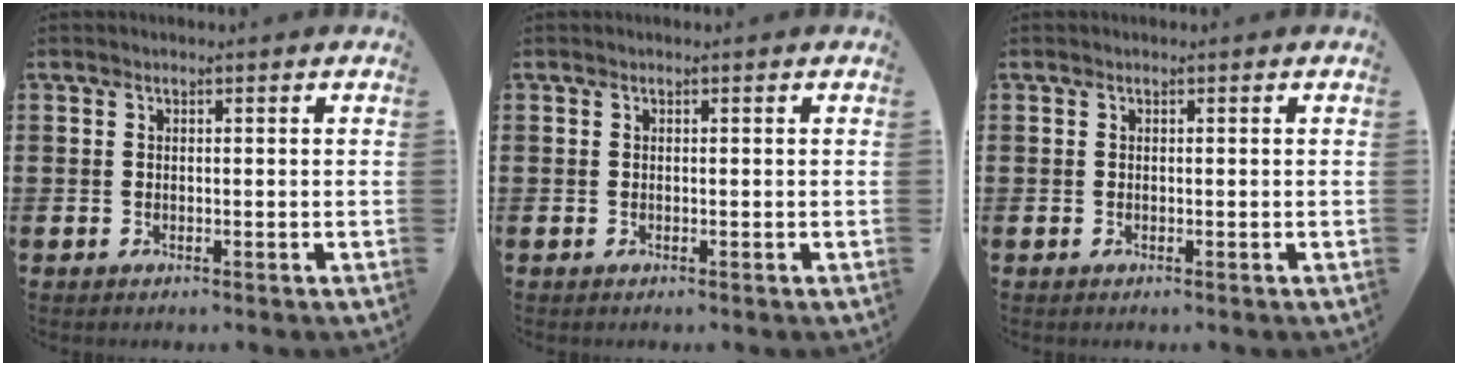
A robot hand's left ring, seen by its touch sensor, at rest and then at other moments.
{"total": 0.0}
{"total": 0.0}